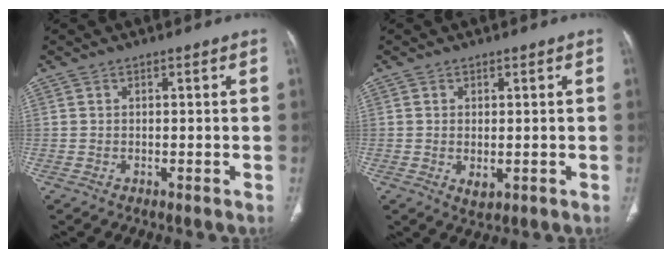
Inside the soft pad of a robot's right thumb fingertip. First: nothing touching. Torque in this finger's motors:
{"motor_torque": [-0.23, 0.13, -0.02, 0.61, 0.08]}